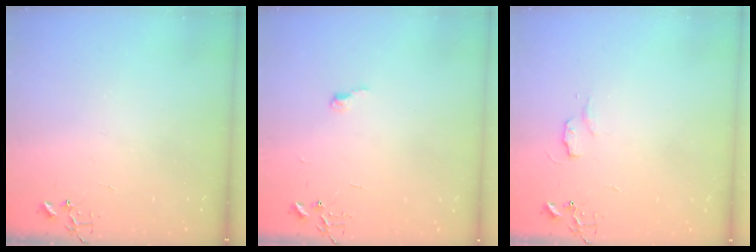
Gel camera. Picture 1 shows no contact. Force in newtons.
{"total": 4.4, "press": 4.4, "slide": 0.4}
{"total": 4.9, "press": 4.9, "slide": 0.6}